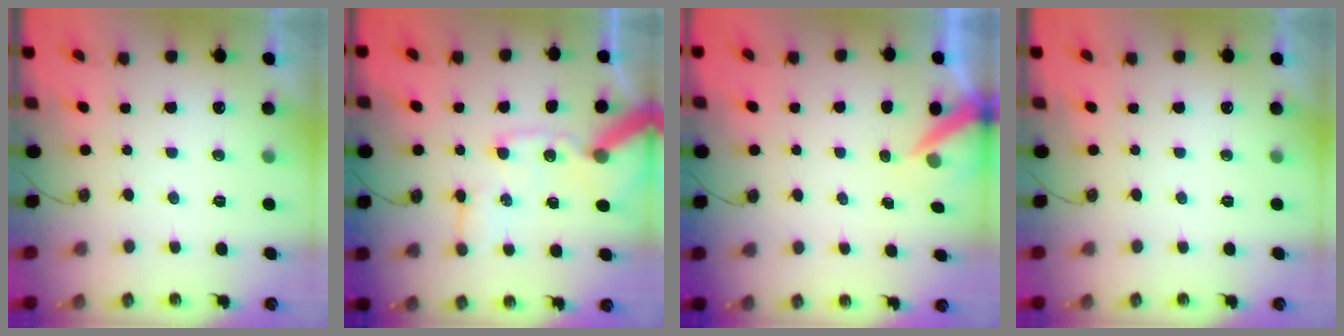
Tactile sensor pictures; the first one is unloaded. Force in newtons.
{"total": 14.3, "press": 14.1, "slide": 2.0}
{"total": 5.3, "press": 5.3, "slide": 0.5}
{"total": 0.0}